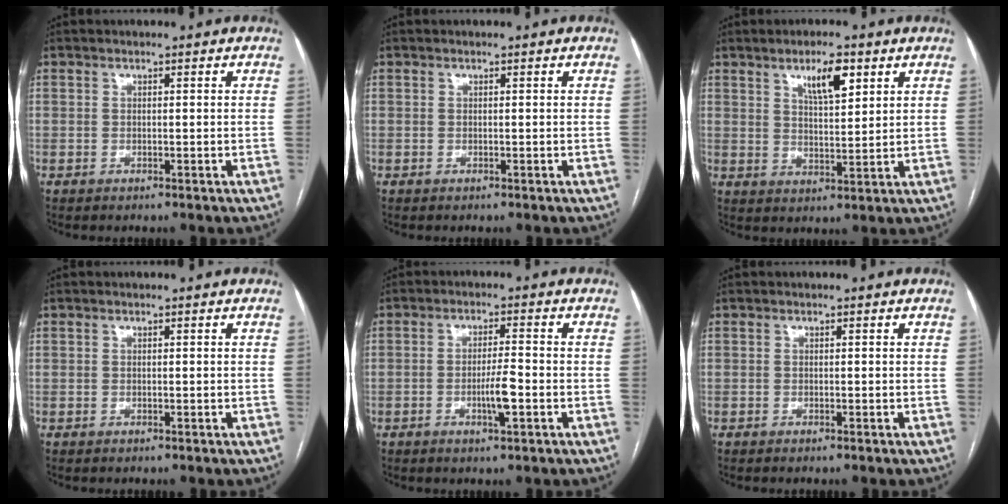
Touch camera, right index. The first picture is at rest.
{"total": 0.0}
{"total": 6.4, "force": [3.6, 1.7, 5.0], "torque": [-0.086, -0.001, 0.061]}
{"total": 0.0}
{"total": 4.5, "force": [-1.4, 0.4, 4.2], "torque": [-0.076, -0.003, -0.024]}
{"total": 0.0}